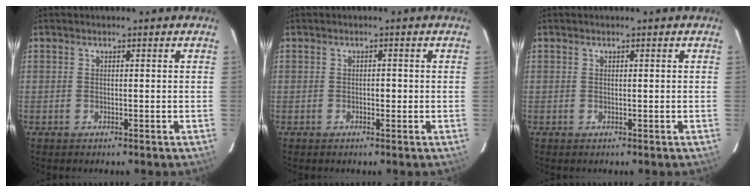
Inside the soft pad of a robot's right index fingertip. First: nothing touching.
{"total": 1.0, "force": [-0.2, 0.5, 0.8], "torque": [-0.012, 0.002, -0.003]}
{"total": 0.0}